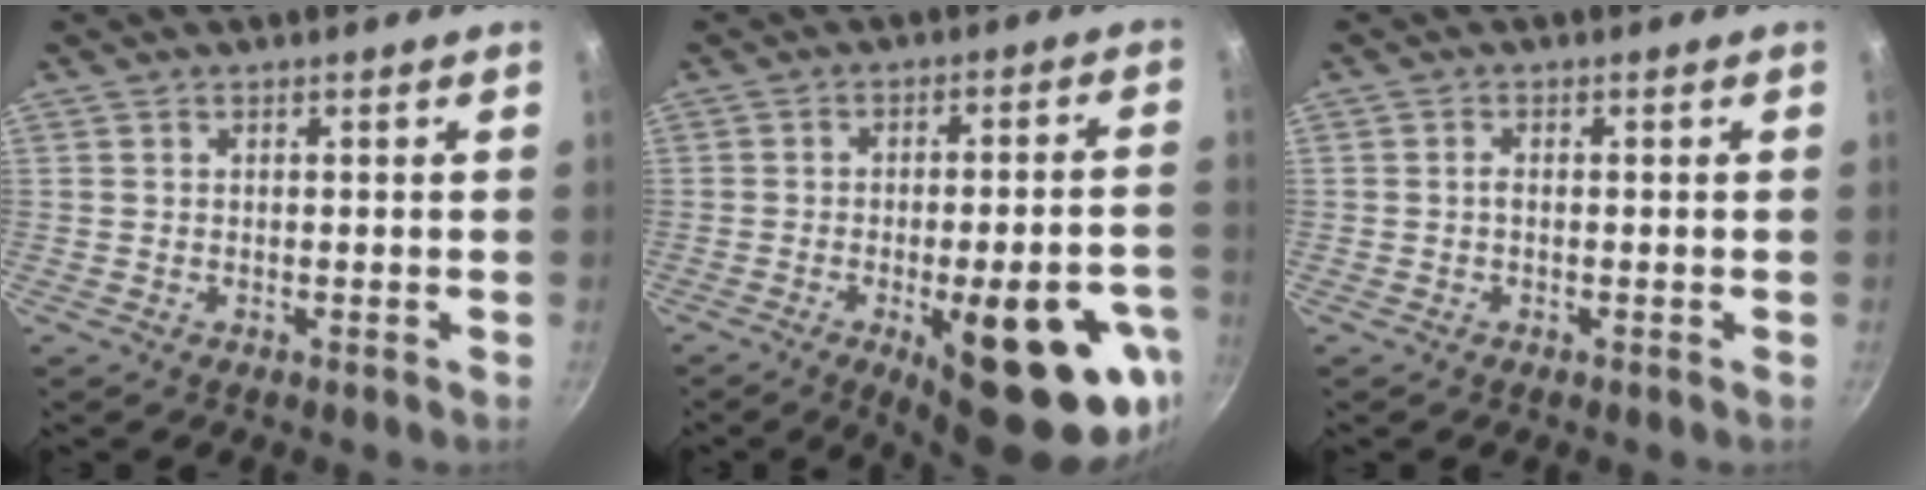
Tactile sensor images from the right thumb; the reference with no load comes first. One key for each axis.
{"total": 22.3, "fx": -9.1, "fy": 7.2, "fz": 19.1, "tx": -0.207, "ty": 0.022, "tz": -0.112}
{"total": 1.0, "fx": -0.2, "fy": 0.6, "fz": 0.8, "tx": -0.015, "ty": 0.004, "tz": -0.004}